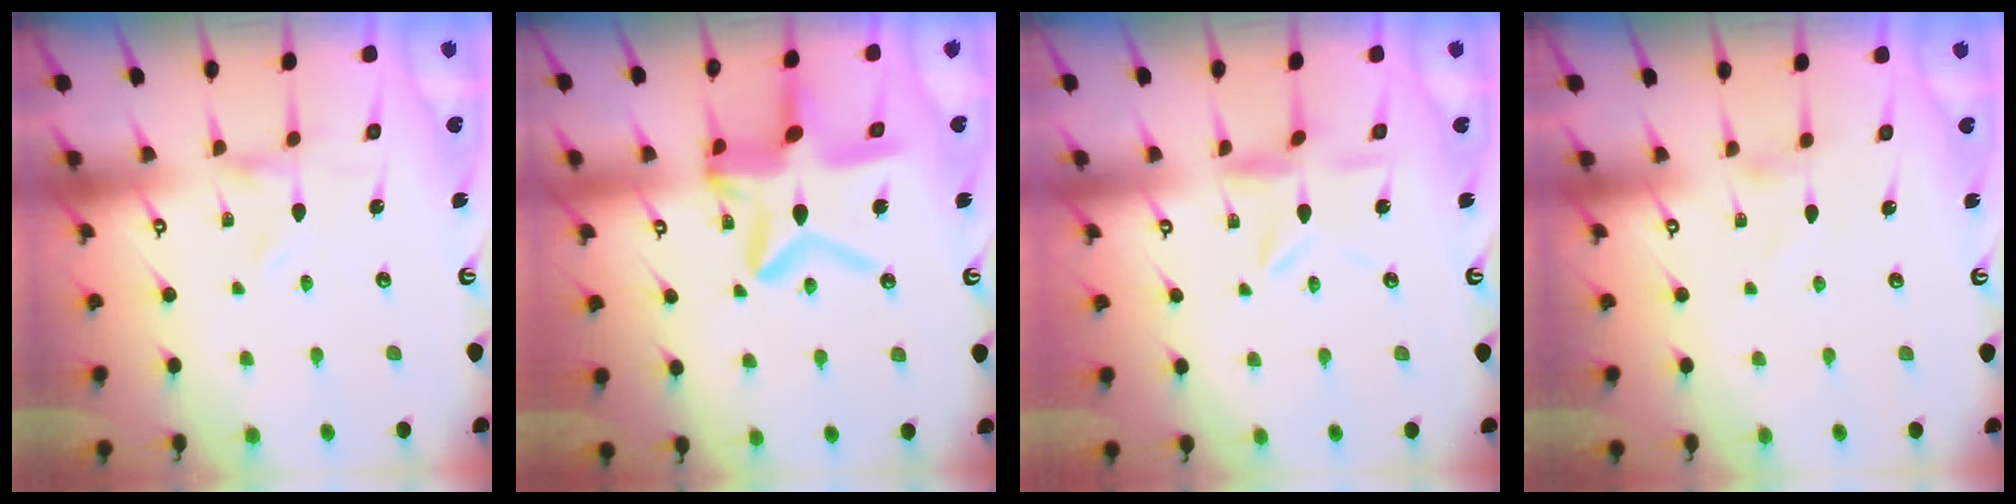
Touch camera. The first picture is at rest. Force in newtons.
{"total": 17.9, "press": 17.9, "slide": 1.6}
{"total": 5.4, "press": 5.4, "slide": 0.5}
{"total": 0.6, "press": 0.6, "slide": 0.2}